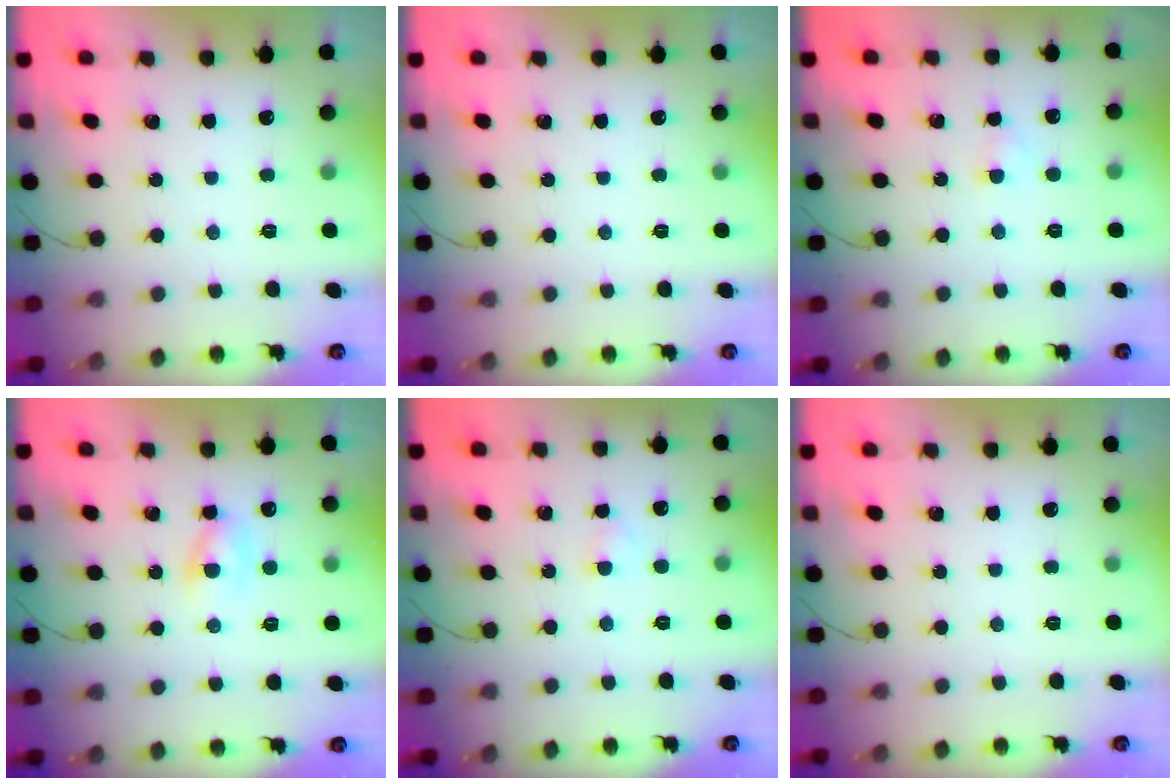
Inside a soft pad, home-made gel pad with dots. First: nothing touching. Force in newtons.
{"total": 0.0}
{"total": 1.8, "press": 1.5, "slide": 0.9}
{"total": 2.5, "press": 2.2, "slide": 1.1}
{"total": 1.8, "press": 1.5, "slide": 0.9}
{"total": 0.0}